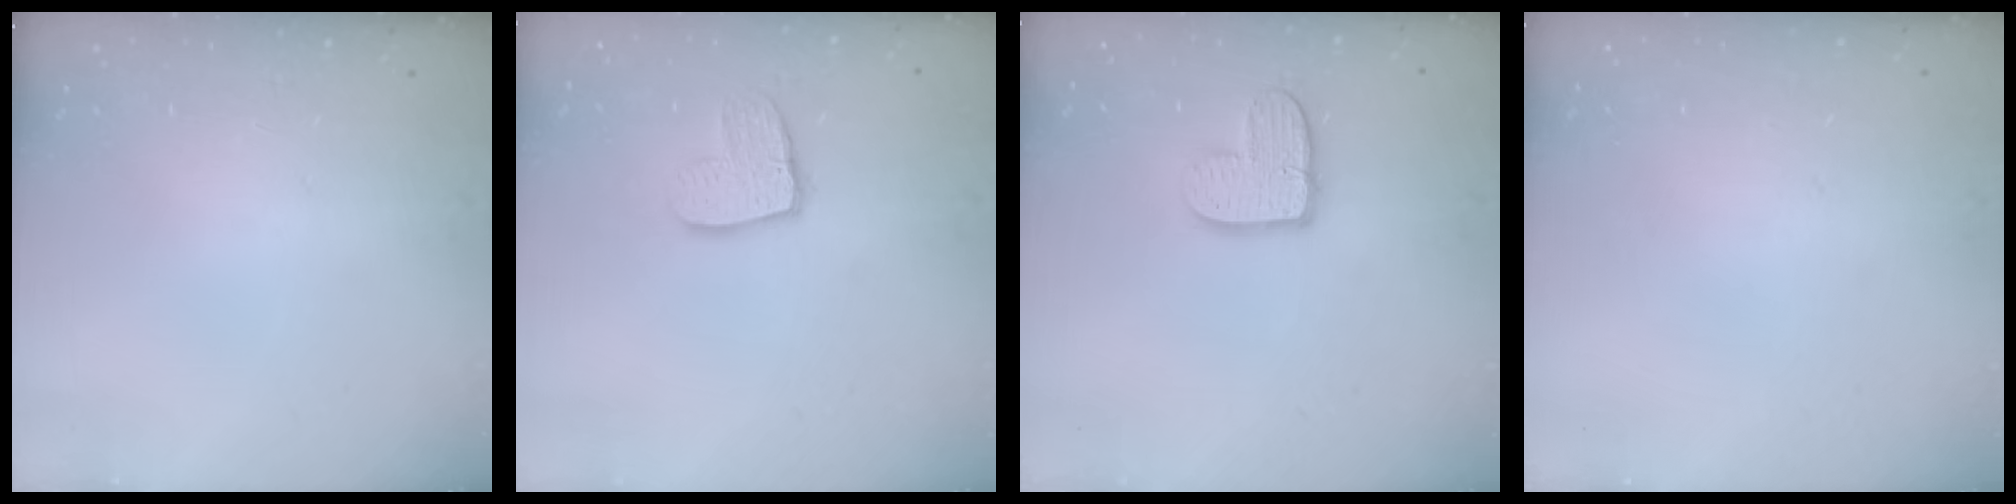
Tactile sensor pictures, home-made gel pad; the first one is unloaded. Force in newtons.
{"total": 10.8, "press": 10.7, "slide": 0.7}
{"total": 11.0, "press": 10.9, "slide": 0.9}
{"total": 0.0}